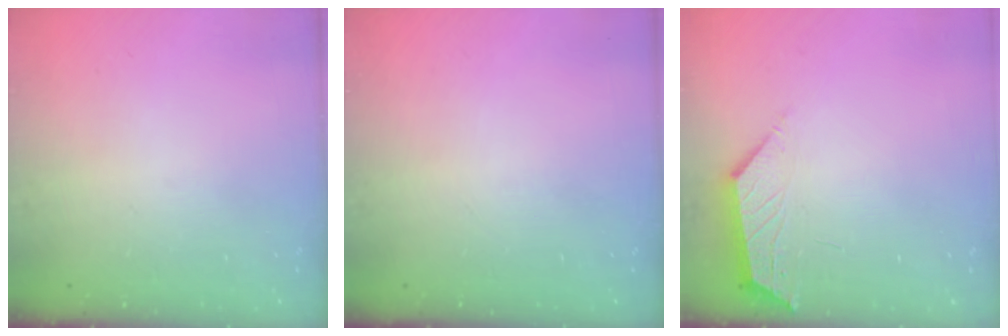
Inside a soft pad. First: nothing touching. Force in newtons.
{"total": 0.0}
{"total": 2.0, "press": 2.0, "slide": 0.4}